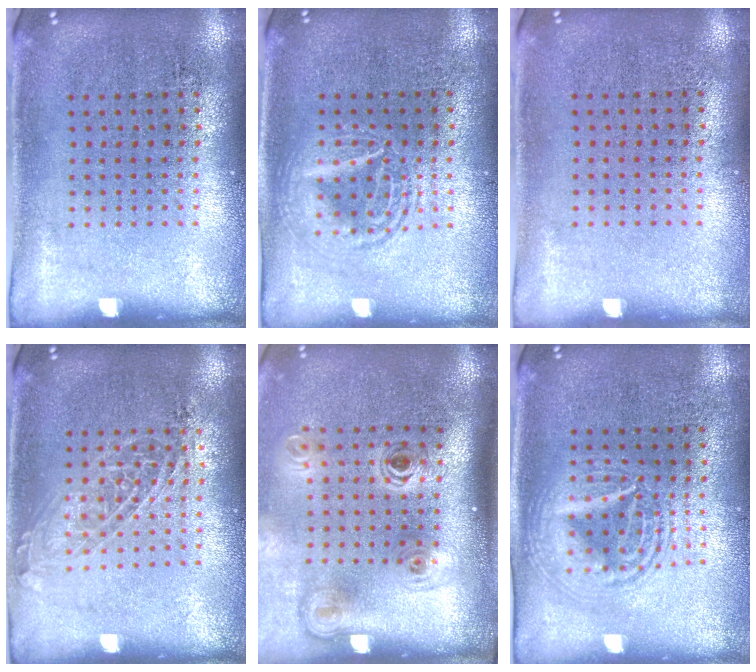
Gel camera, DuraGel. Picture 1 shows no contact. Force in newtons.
{"total": 2.8, "press": 2.8, "slide": 0.3}
{"total": 0.0}
{"total": 1.4, "press": 1.2, "slide": 0.7}
{"total": 2.2, "press": 1.5, "slide": 1.6}
{"total": 2.6, "press": 2.6, "slide": 0.3}